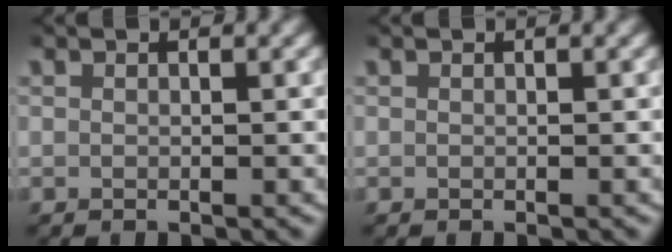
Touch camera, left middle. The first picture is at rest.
{"total": 0.0}